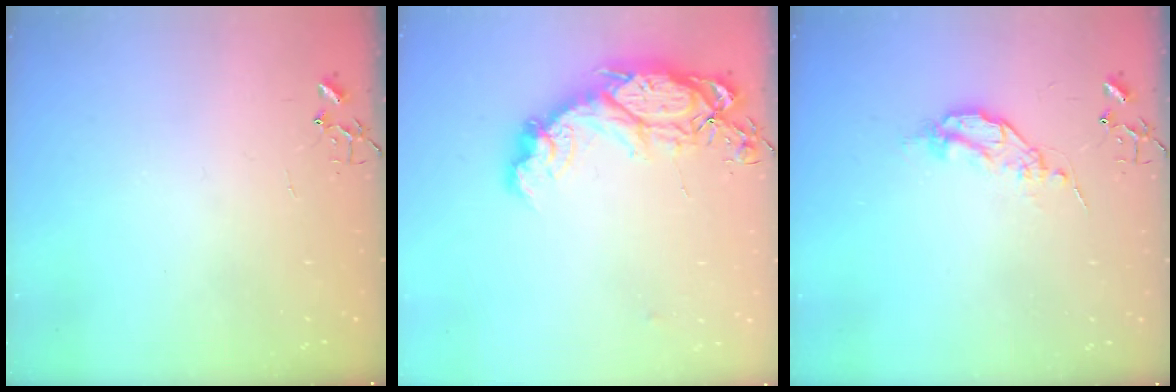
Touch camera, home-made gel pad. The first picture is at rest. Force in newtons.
{"total": 15.7, "press": 15.6, "slide": 0.9}
{"total": 6.6, "press": 6.5, "slide": 1.0}